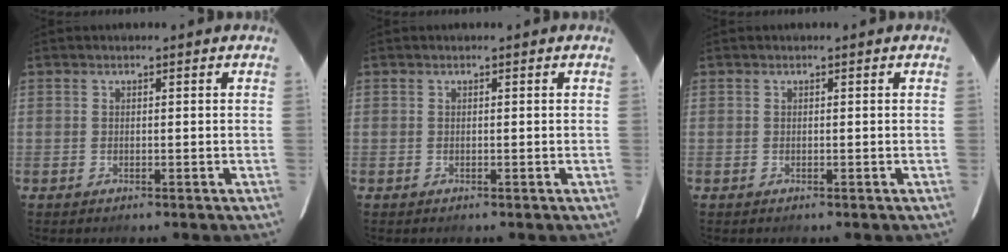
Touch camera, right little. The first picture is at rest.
{"total": 0.0}
{"total": 0.0}